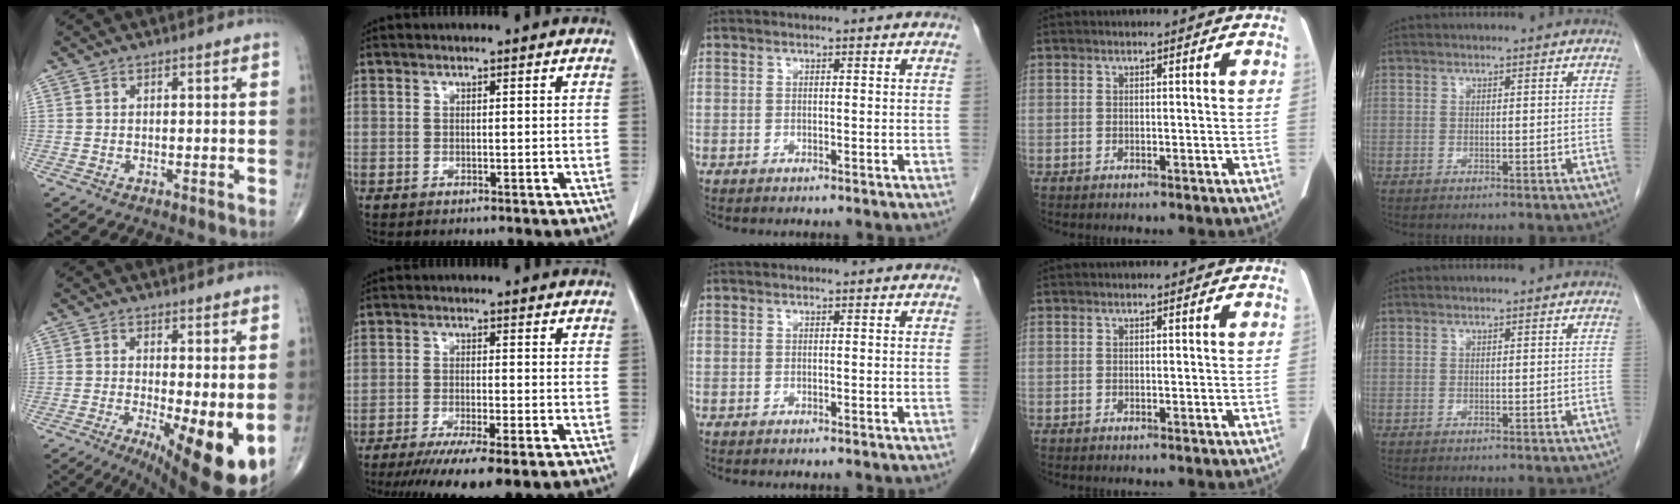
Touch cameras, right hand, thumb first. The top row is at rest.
{"thumb": {"total": 12.8, "force": [-2.3, 3.9, 12.0], "torque": [-0.175, -0.026, -0.022]}, "index": {"total": 11.8, "force": [-8.7, 1.3, 7.9], "torque": [-0.114, -0.025, -0.132]}}